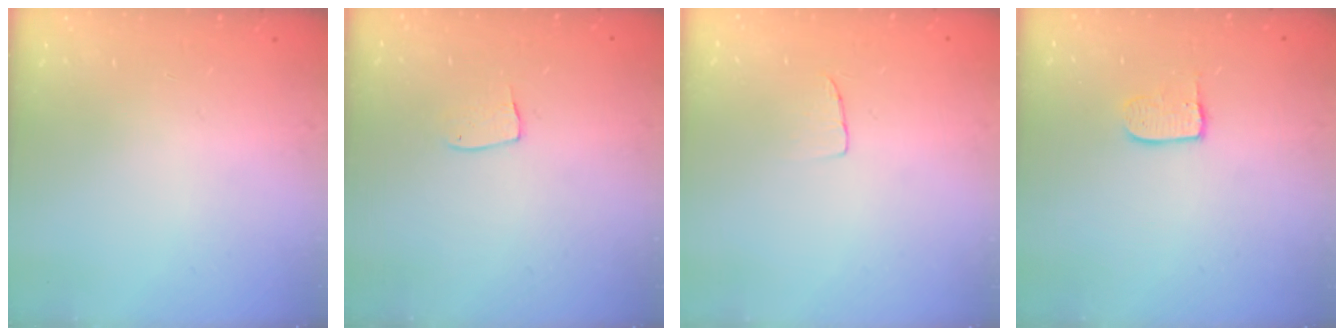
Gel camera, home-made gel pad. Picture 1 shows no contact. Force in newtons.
{"total": 5.2, "press": 5.2, "slide": 0.3}
{"total": 4.1, "press": 4.0, "slide": 0.2}
{"total": 6.3, "press": 6.3, "slide": 0.3}